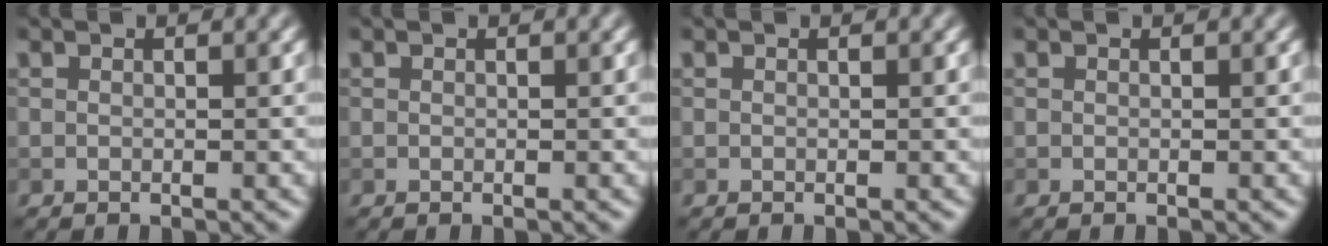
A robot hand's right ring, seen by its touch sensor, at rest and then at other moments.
{"total": 0.0}
{"total": 0.0}
{"total": 0.0}